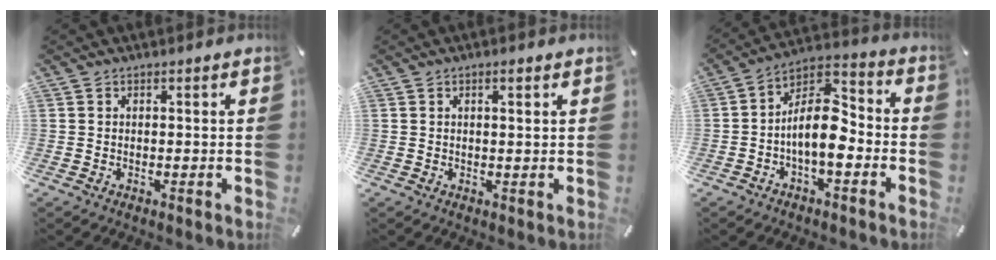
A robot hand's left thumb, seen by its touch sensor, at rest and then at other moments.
{"total": 1.4, "force": [0.6, 0.1, 1.3], "torque": [-0.026, -0.001, 0.009]}
{"total": 12.3, "force": [-3.5, 6.3, 10.0], "torque": [-0.201, 0.006, -0.064]}